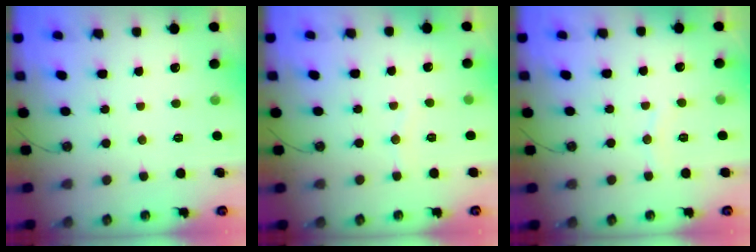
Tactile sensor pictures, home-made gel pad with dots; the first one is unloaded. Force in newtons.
{"total": 2.6, "press": 2.6, "slide": 0.2}
{"total": 5.7, "press": 5.7, "slide": 0.4}